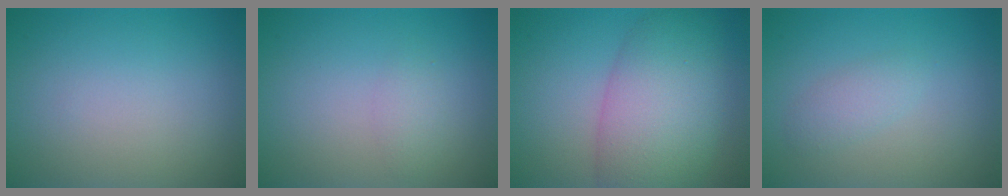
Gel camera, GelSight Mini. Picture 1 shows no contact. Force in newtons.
{"total": 1.3, "press": 1.3, "slide": 0.0}
{"total": 8.5, "press": 8.5, "slide": 0.5}
{"total": 1.6, "press": 1.6, "slide": 0.1}